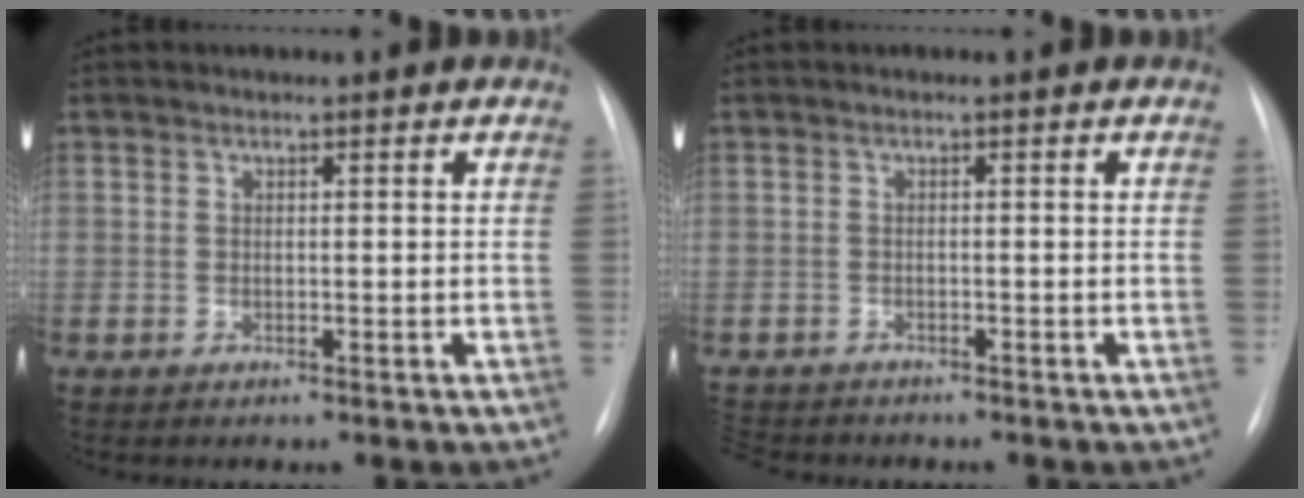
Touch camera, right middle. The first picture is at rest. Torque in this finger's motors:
{"motor_torque": [-0.13, 0.14, 0.00, 0.00]}